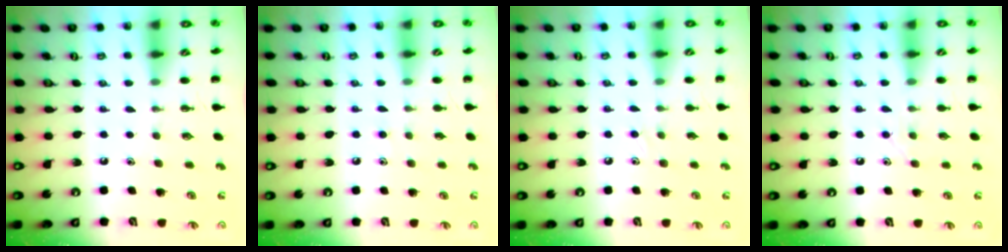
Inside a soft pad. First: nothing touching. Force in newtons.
{"total": 5.7, "press": 5.4, "slide": 1.9}
{"total": 5.0, "press": 4.7, "slide": 1.9}
{"total": 6.3, "press": 6.2, "slide": 1.1}